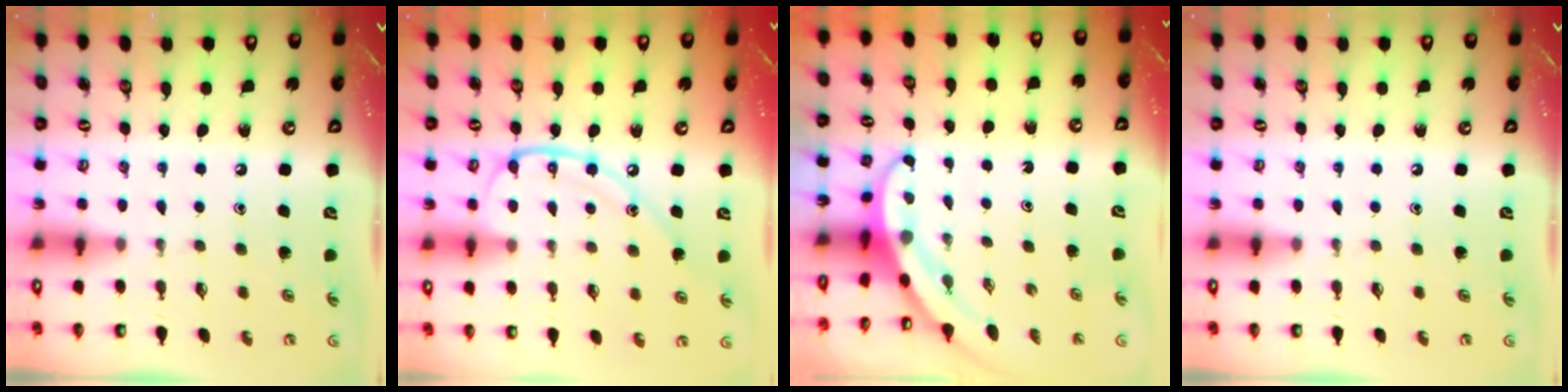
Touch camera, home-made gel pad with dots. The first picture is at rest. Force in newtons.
{"total": 13.7, "press": 13.6, "slide": 1.6}
{"total": 3.4, "press": 3.4, "slide": 0.2}
{"total": 0.0}